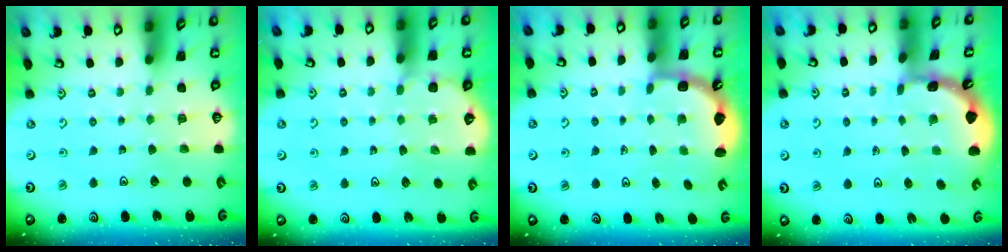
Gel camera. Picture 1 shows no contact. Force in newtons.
{"total": 3.1, "press": 3.1, "slide": 0.4}
{"total": 3.3, "press": 2.3, "slide": 2.3}
{"total": 1.7, "press": 1.6, "slide": 0.1}